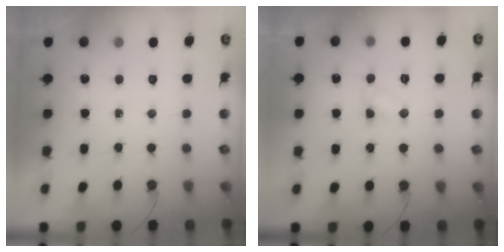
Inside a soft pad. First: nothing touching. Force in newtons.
{"total": 3.0, "press": 3.0, "slide": 0.3}